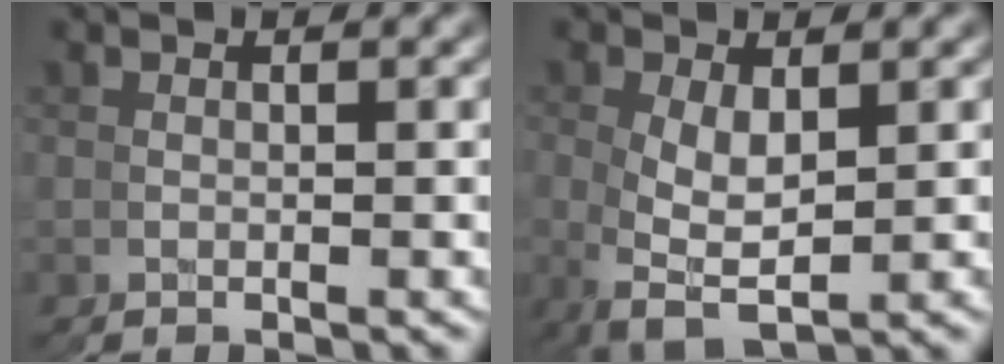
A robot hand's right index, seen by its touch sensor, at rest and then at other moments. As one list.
[{"total": 5.2, "force": [-1.0, 3.6, 3.5], "torque": [-0.082, -0.024, -0.007]}]